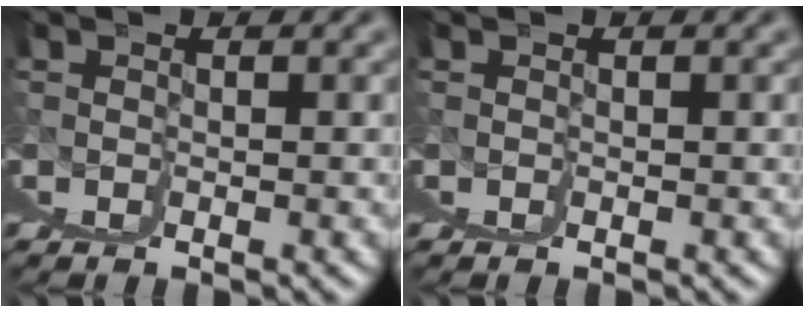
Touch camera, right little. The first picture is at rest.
{"total": 0.0}